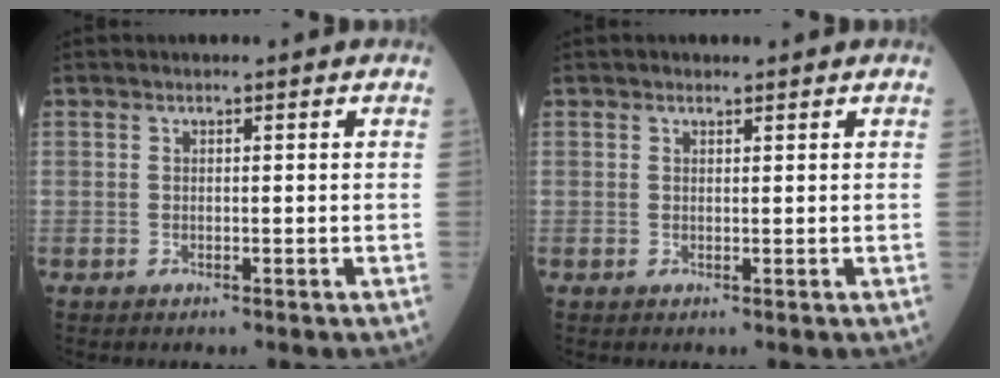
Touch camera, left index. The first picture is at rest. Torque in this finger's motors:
{"motor_torque": [0.11, 0.04, -0.02, 0.02]}